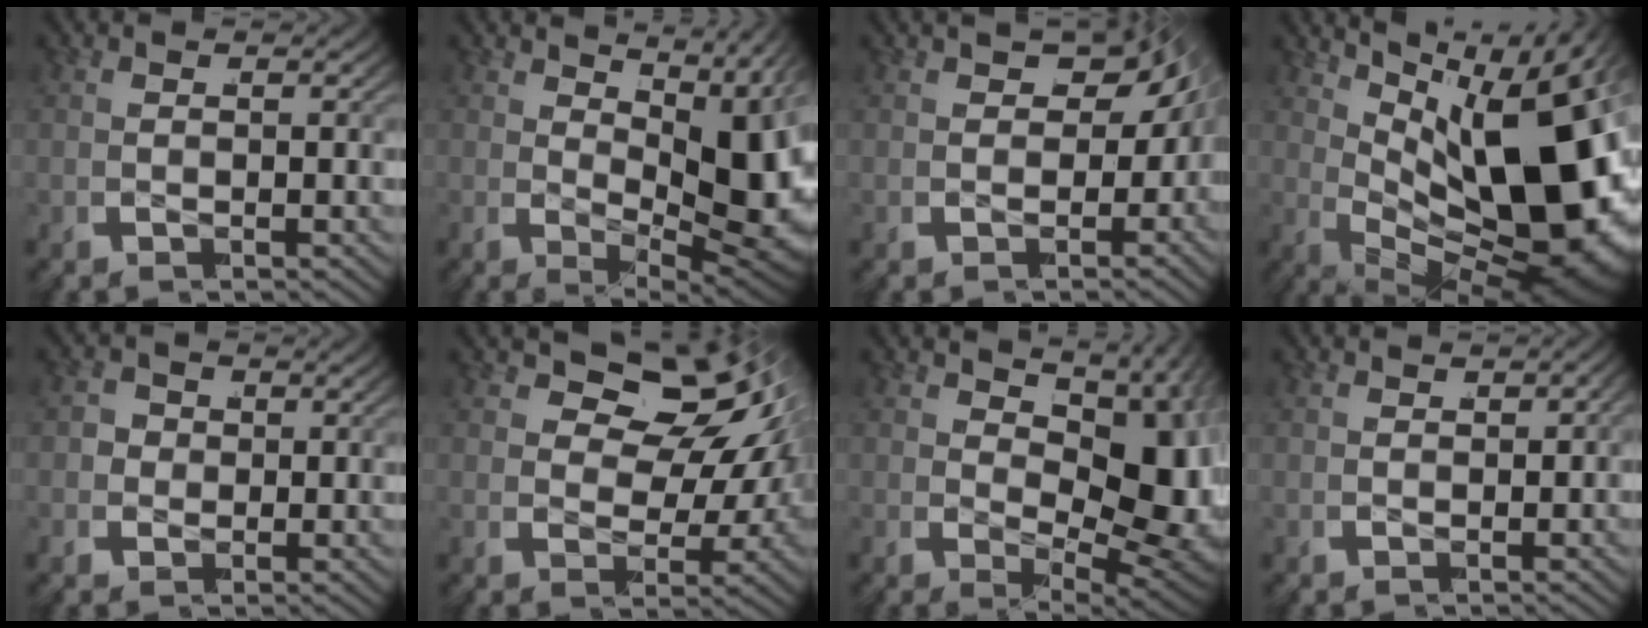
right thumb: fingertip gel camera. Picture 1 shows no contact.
{"total": 10.8, "force": [-0.5, 5.0, 9.6], "torque": [-0.158, -0.023, 0.016]}
{"total": 7.0, "force": [0.8, 4.7, 5.1], "torque": [-0.079, -0.012, 0.016]}
{"total": 21.3, "force": [-0.4, 11.7, 17.8], "torque": [-0.278, -0.024, 0.013]}
{"total": 3.2, "force": [-0.1, 2.9, 1.3], "torque": [-0.024, -0.008, -0.002]}
{"total": 11.9, "force": [2.0, 7.9, 8.7], "torque": [-0.115, -0.003, 0.023]}
{"total": 13.5, "force": [-0.6, 6.9, 11.6], "torque": [-0.183, -0.032, 0.011]}
{"total": 0.8, "force": [-0.3, 0.5, 0.6], "torque": [-0.005, -0.003, -0.004]}